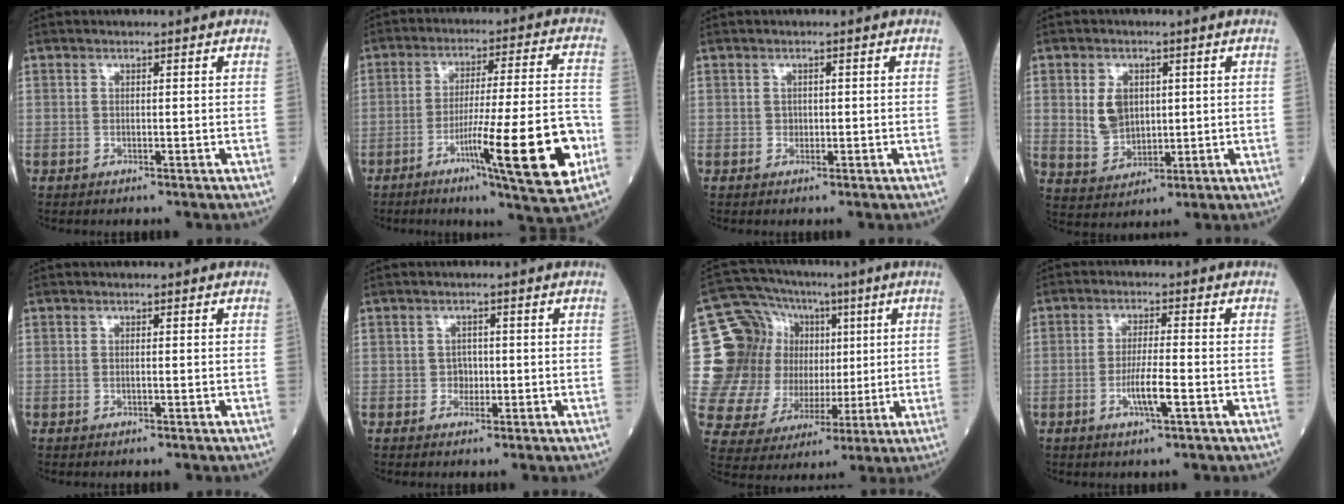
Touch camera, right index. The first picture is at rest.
{"total": 16.8, "force": [-6.5, 0.5, 15.5], "torque": [-0.231, -0.010, -0.096]}
{"total": 0.6, "force": [0.0, 0.6, 0.2], "torque": [-0.001, 0.001, -0.001]}
{"total": 6.0, "force": [1.2, 4.4, 3.9], "torque": [-0.081, 0.006, 0.035]}
{"total": 0.0}
{"total": 1.6, "force": [-0.3, 1.3, 0.8], "torque": [-0.009, 0.004, -0.004]}
{"total": 18.4, "force": [3.4, 15.6, 9.0], "torque": [-0.165, 0.066, 0.081]}
{"total": 5.0, "force": [-1.8, 0.1, 4.7], "torque": [-0.090, -0.007, -0.034]}